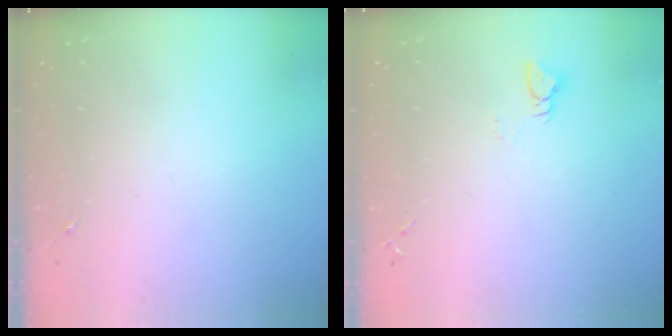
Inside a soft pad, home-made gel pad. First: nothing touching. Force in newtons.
{"total": 3.5, "press": 3.5, "slide": 0.3}